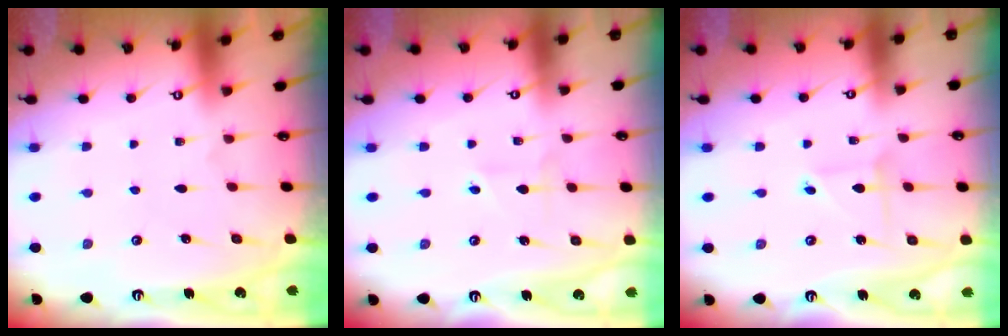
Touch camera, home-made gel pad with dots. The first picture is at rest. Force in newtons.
{"total": 1.6, "press": 1.5, "slide": 0.5}
{"total": 2.4, "press": 2.4, "slide": 0.1}